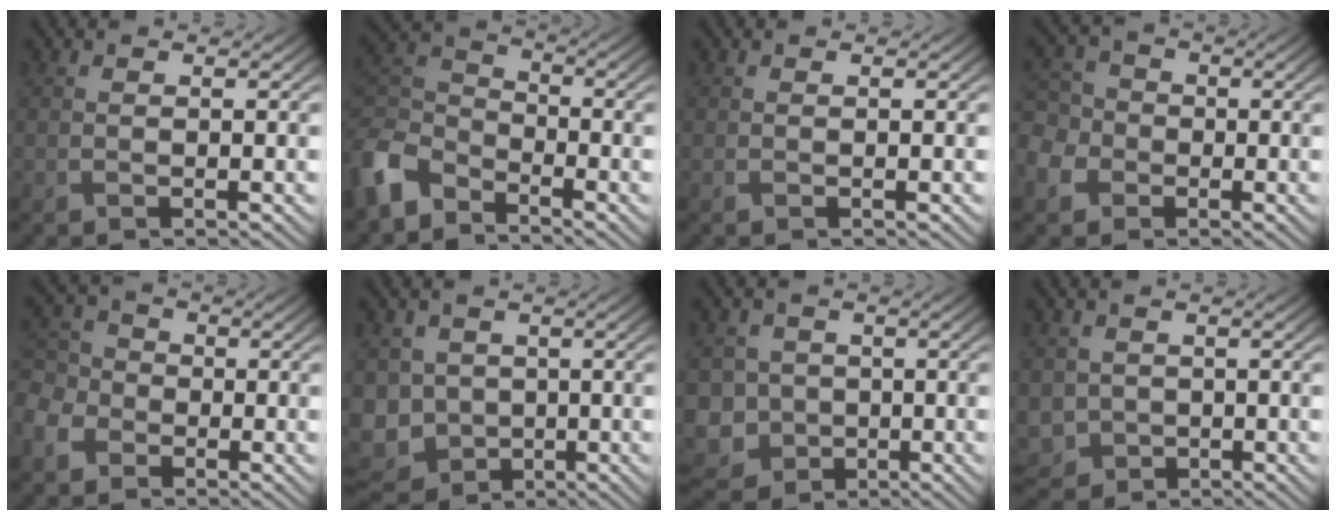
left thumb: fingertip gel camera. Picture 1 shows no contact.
{"total": 7.4, "force": [-5.4, 4.1, 2.9], "torque": [-0.081, -0.010, -0.132]}
{"total": 0.0}
{"total": 7.2, "force": [-2.5, 6.2, 2.7], "torque": [-0.095, -0.013, -0.068]}
{"total": 6.6, "force": [-2.9, 5.3, 2.8], "torque": [-0.091, -0.008, -0.067]}
{"total": 8.8, "force": [-1.3, 7.5, 4.4], "torque": [-0.119, -0.021, -0.028]}
{"total": 8.3, "force": [-2.7, 7.4, 2.5], "torque": [-0.078, -0.021, -0.070]}
{"total": 3.9, "force": [-0.6, 3.7, 1.2], "torque": [-0.047, -0.018, -0.017]}